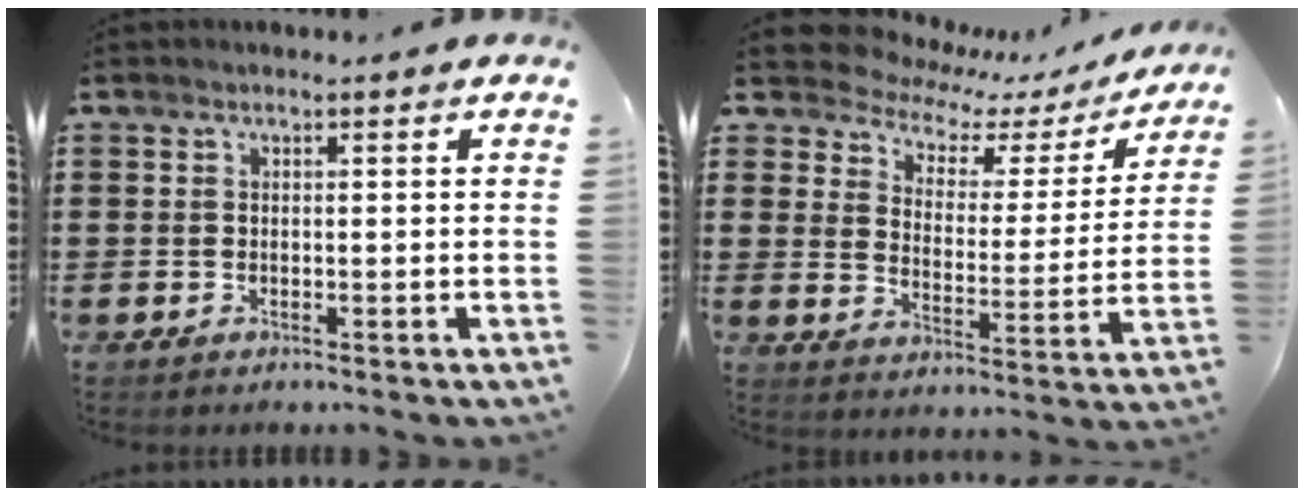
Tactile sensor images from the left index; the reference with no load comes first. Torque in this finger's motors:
{"motor_torque": [2.14, 0.00, 0.24, -0.01]}